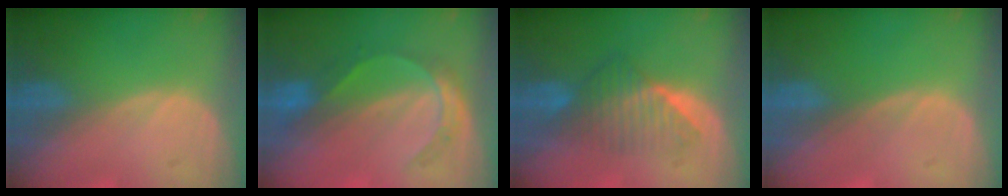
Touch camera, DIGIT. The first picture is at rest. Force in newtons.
{"total": 5.1, "press": 4.9, "slide": 1.4}
{"total": 6.7, "press": 6.1, "slide": 2.8}
{"total": 0.0}